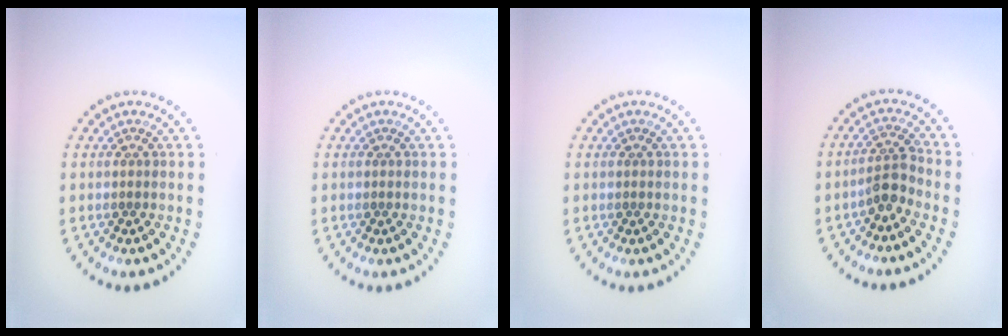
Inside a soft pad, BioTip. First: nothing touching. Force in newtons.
{"total": 0.0}
{"total": 0.0}
{"total": 2.4, "press": 1.8, "slide": 1.5}